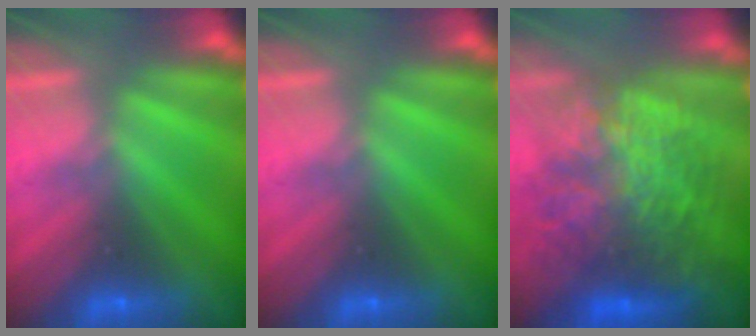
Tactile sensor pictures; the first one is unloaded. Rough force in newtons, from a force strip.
{"total": 0.0}
{"total": 7.4}